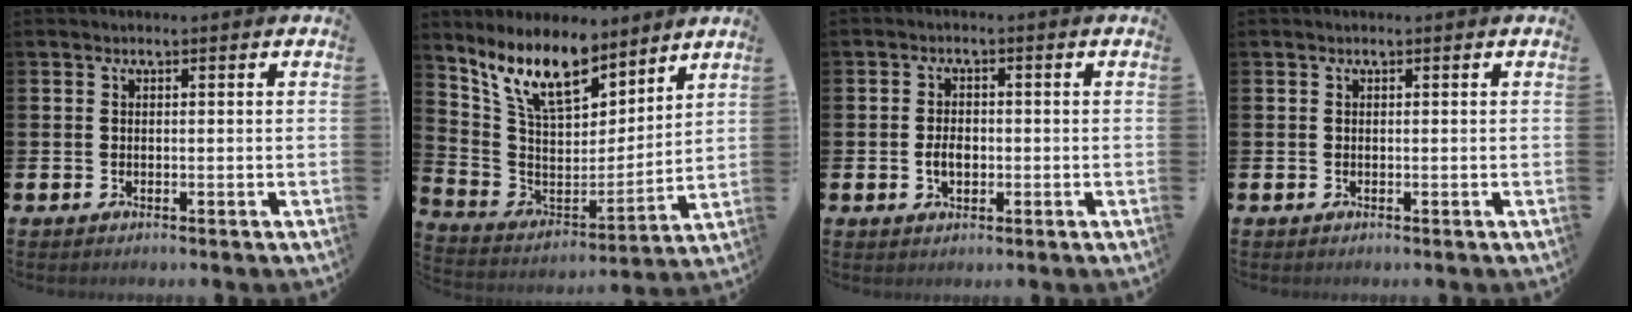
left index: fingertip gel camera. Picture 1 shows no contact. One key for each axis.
{"total": 11.3, "fx": 9.3, "fy": 4.2, "fz": 4.7, "tx": -0.130, "ty": -0.049, "tz": 0.172}
{"total": 2.8, "fx": -0.6, "fy": 1.8, "fz": 2.0, "tx": -0.028, "ty": -0.001, "tz": -0.014}
{"total": 0.0}